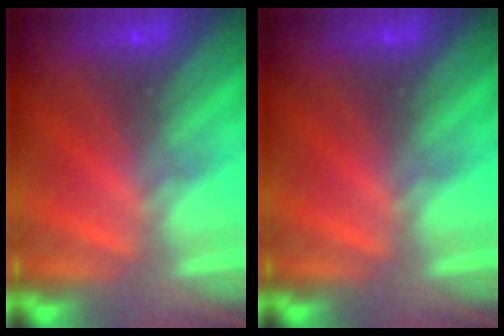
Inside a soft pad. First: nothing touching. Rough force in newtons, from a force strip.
{"total": 0.0}